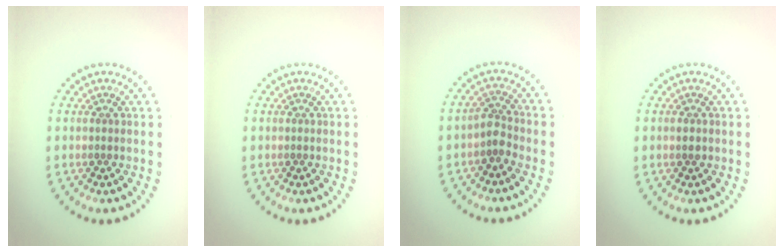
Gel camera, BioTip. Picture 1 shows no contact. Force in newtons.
{"total": 0.0}
{"total": 1.8, "press": 1.4, "slide": 1.2}
{"total": 0.9, "press": 0.9, "slide": 0.0}